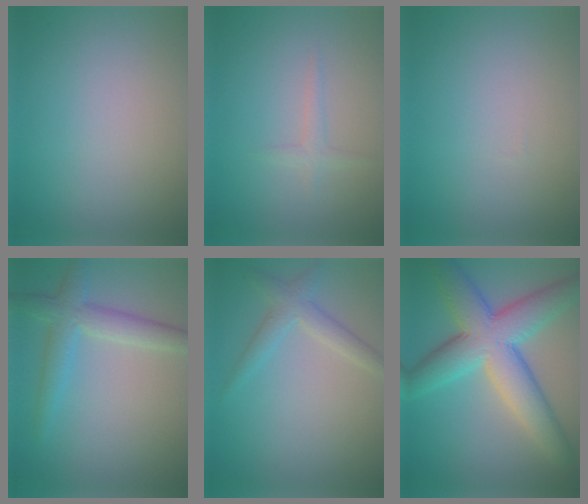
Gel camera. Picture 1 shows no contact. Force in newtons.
{"total": 1.1, "press": 1.1, "slide": 0.1}
{"total": 0.0}
{"total": 3.6, "press": 3.6, "slide": 0.1}
{"total": 2.4, "press": 2.4, "slide": 0.2}
{"total": 9.2, "press": 9.2, "slide": 0.1}